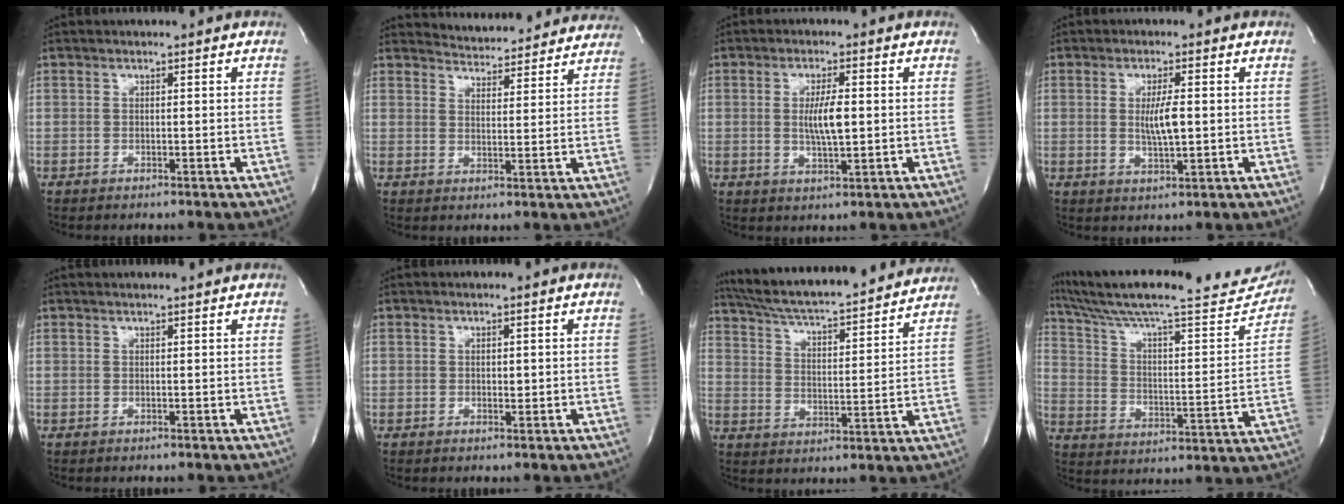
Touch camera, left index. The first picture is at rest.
{"total": 13.0, "force": [12.6, 2.5, 1.2], "torque": [-0.003, -0.004, 0.144]}
{"total": 4.9, "force": [0.2, 0.9, 4.8], "torque": [-0.091, -0.004, 0.003]}
{"total": 4.3, "force": [0.2, 0.6, 4.2], "torque": [-0.077, -0.007, 0.003]}
{"total": 3.3, "force": [3.1, 0.0, 1.1], "torque": [-0.016, 0.015, 0.035]}
{"total": 0.7, "force": [0.0, 0.5, 0.5], "torque": [-0.004, -0.001, 0.001]}
{"total": 23.5, "force": [21.5, 2.5, 9.1], "torque": [-0.156, -0.007, 0.303]}
{"total": 29.1, "force": [25.4, 4.1, 13.5], "torque": [-0.218, -0.040, 0.346]}